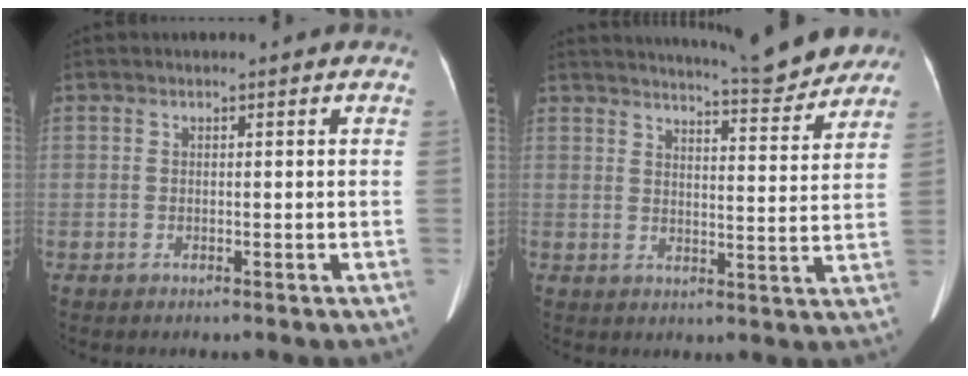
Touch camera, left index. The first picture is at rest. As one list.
[{"total": 11.5, "force": [10.8, 1.0, 3.7], "torque": [-0.052, -0.012, 0.131]}]